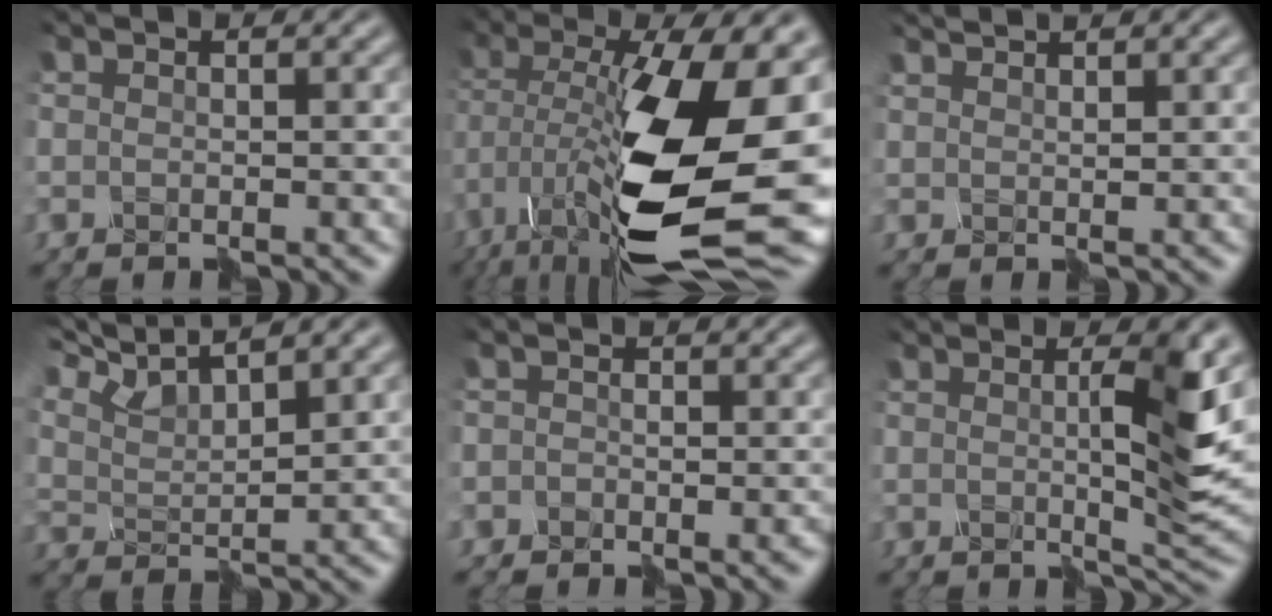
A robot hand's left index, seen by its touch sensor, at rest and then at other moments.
{"total": 16.7, "force": [-4.1, 7.6, 14.3], "torque": [-0.281, 0.001, -0.074]}
{"total": 1.8, "force": [1.7, -0.4, -0.5], "torque": [0.002, 0.006, 0.031]}
{"total": 5.8, "force": [5.6, 0.6, 1.4], "torque": [-0.052, 0.020, 0.098]}
{"total": 2.4, "force": [-2.2, 0.9, -0.2], "torque": [0.017, 0.013, -0.033]}
{"total": 6.0, "force": [0.7, 0.9, 5.9], "torque": [-0.094, 0.004, 0.011]}